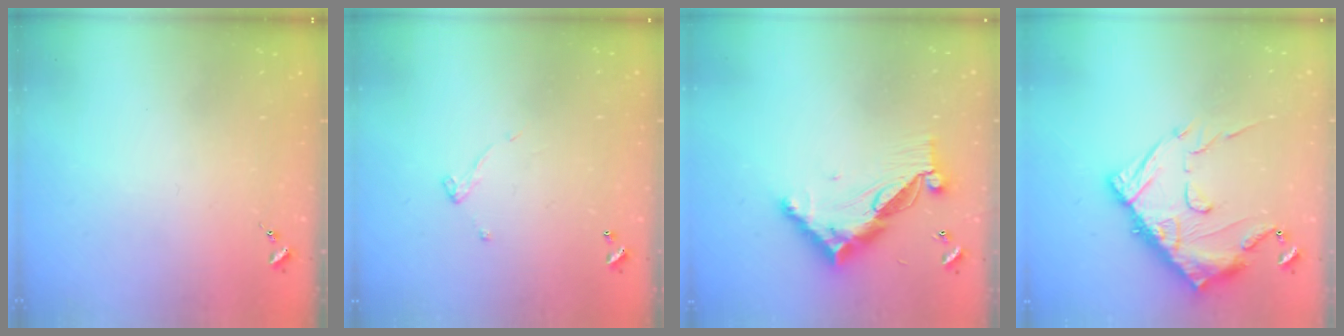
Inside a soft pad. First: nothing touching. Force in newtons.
{"total": 4.9, "press": 4.9, "slide": 0.1}
{"total": 13.7, "press": 13.6, "slide": 1.0}
{"total": 17.5, "press": 17.5, "slide": 1.6}